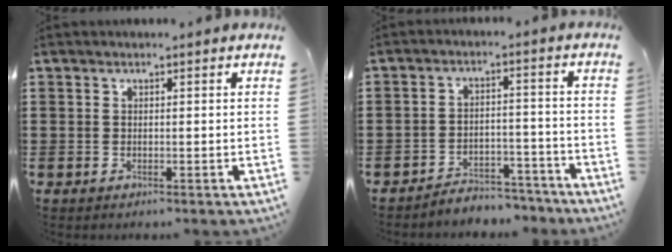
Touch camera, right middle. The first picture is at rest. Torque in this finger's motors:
{"motor_torque": [2.14, 0.00, 0.01, 0.05]}